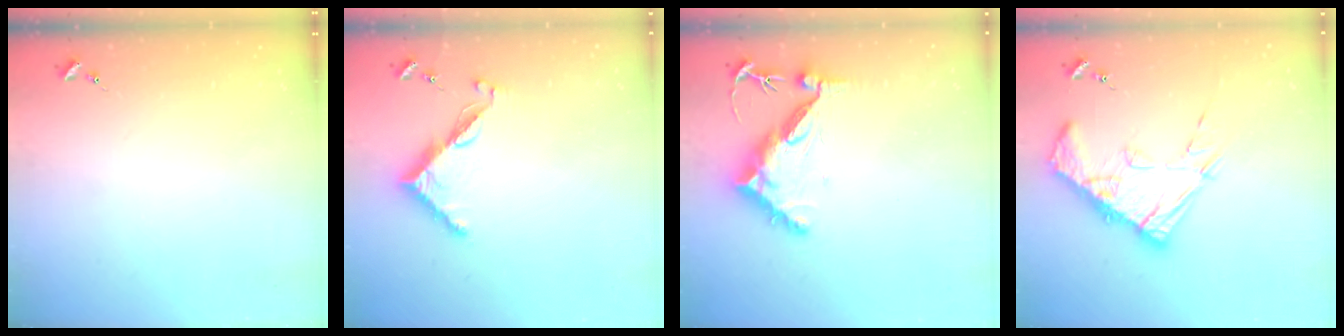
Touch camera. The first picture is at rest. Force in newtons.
{"total": 7.8, "press": 7.8, "slide": 0.6}
{"total": 10.4, "press": 10.3, "slide": 0.9}
{"total": 15.9, "press": 15.8, "slide": 1.5}